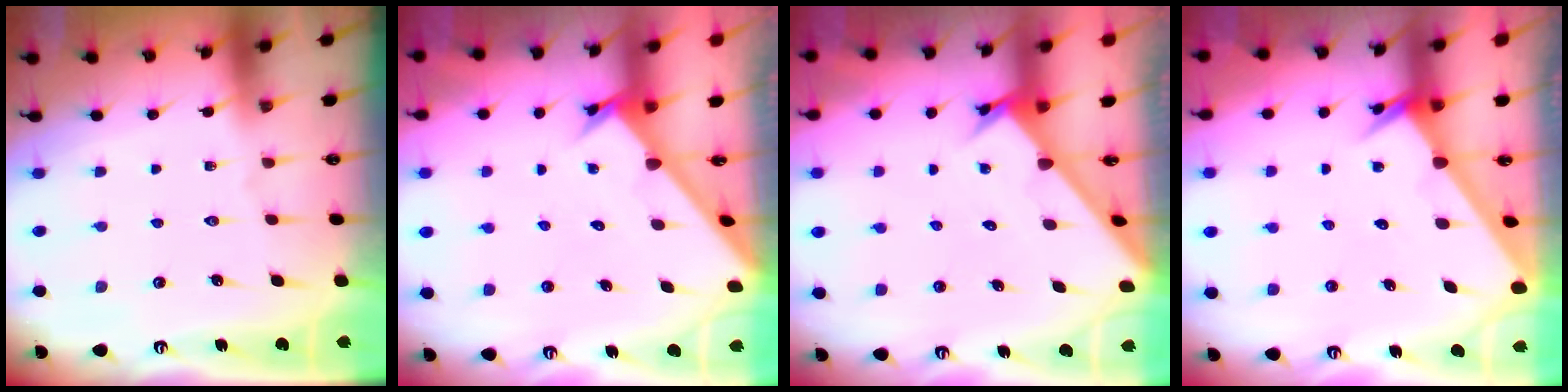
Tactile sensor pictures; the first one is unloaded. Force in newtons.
{"total": 2.4, "press": 2.4, "slide": 0.2}
{"total": 2.6, "press": 2.6, "slide": 0.2}
{"total": 2.4, "press": 2.4, "slide": 0.1}